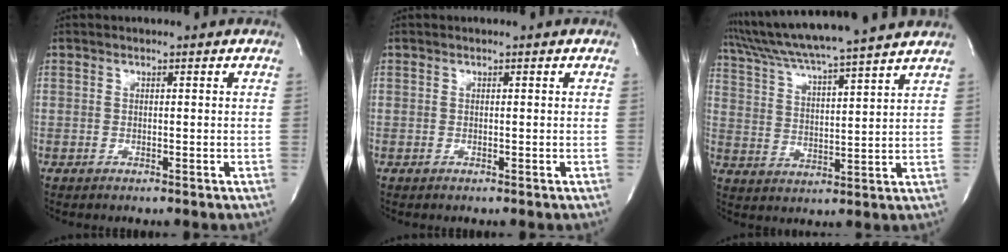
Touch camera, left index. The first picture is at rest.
{"total": 0.0}
{"total": 17.6, "force": [15.6, -1.1, 8.0], "torque": [-0.149, 0.008, 0.239]}